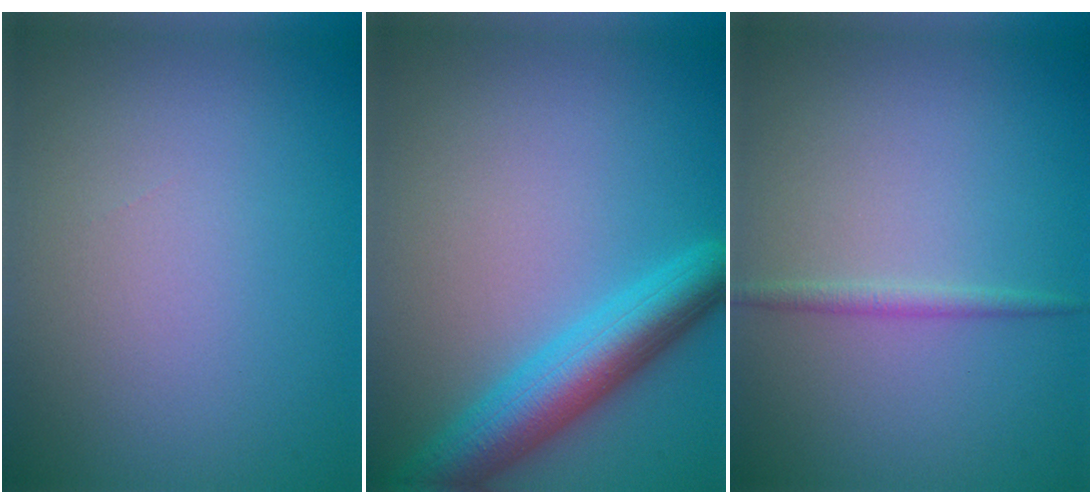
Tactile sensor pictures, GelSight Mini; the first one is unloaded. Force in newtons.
{"total": 6.1, "press": 6.1, "slide": 0.3}
{"total": 1.1, "press": 1.1, "slide": 0.0}